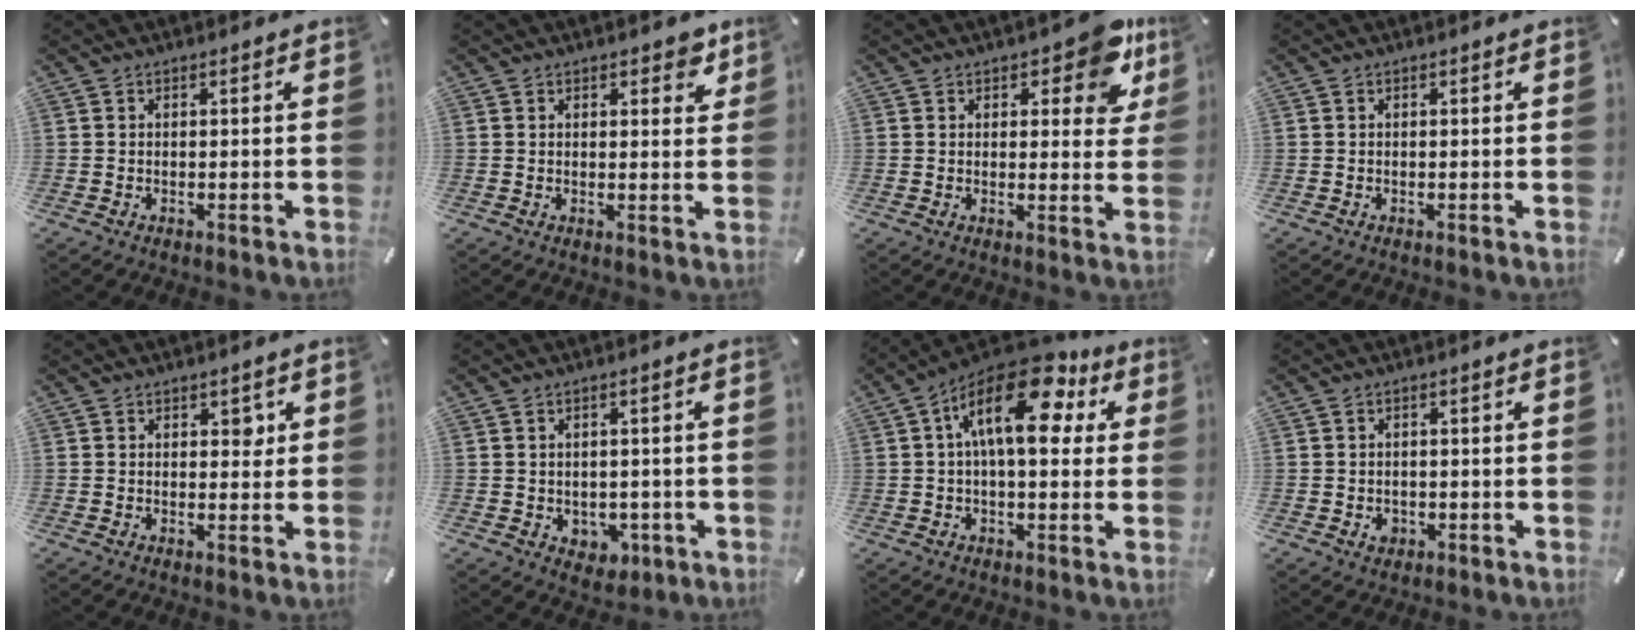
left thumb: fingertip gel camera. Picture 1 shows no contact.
{"total": 3.4, "force": [2.1, 2.1, 1.6], "torque": [-0.005, -0.006, 0.032]}
{"total": 10.6, "force": [6.5, 5.1, 6.6], "torque": [-0.069, -0.038, 0.110]}
{"total": 0.0}
{"total": 2.7, "force": [1.1, 1.8, 1.7], "torque": [-0.004, -0.008, 0.012]}
{"total": 3.7, "force": [-0.4, 3.4, 1.3], "torque": [-0.001, -0.003, -0.010]}
{"total": 17.7, "force": [5.9, 8.7, 14.2], "torque": [-0.238, -0.029, 0.097]}
{"total": 2.3, "force": [-0.7, 2.0, 1.1], "torque": [-0.012, 0.000, -0.015]}